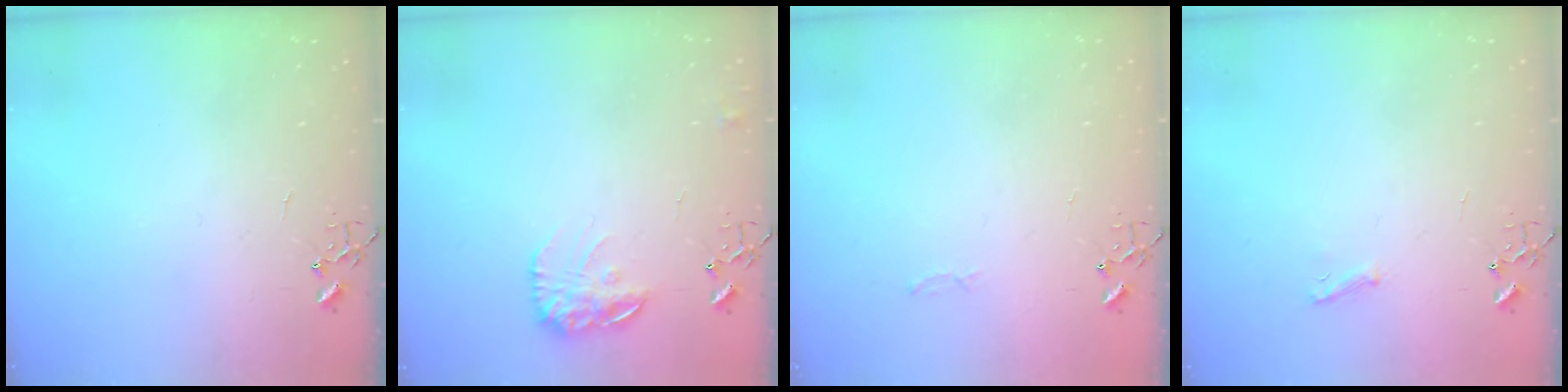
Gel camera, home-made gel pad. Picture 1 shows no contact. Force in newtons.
{"total": 12.1, "press": 12.1, "slide": 0.5}
{"total": 2.8, "press": 2.8, "slide": 0.4}
{"total": 5.5, "press": 5.5, "slide": 0.7}